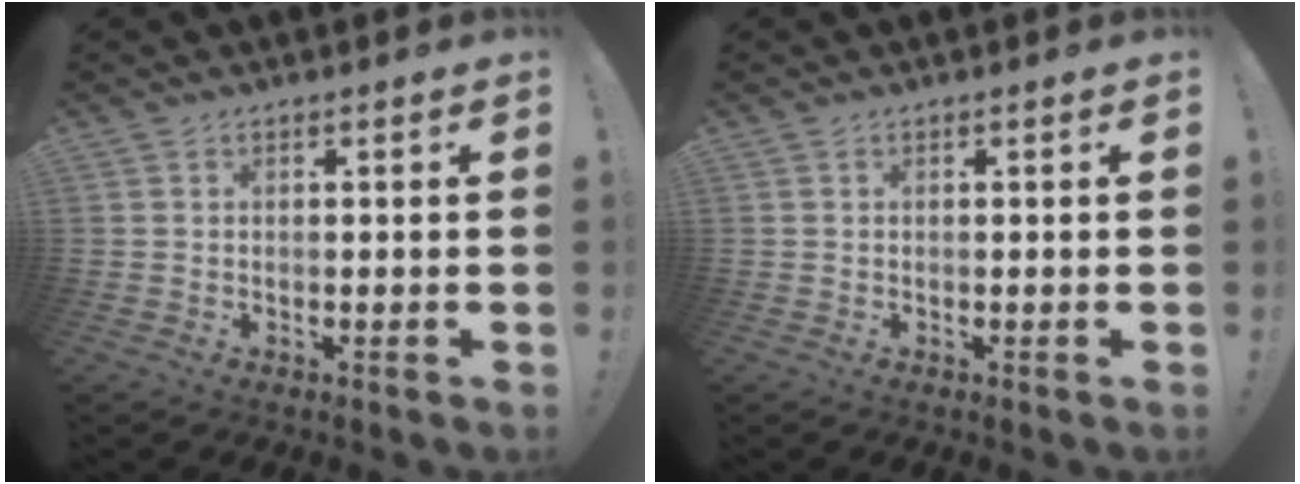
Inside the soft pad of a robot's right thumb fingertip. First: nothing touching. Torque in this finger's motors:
{"motor_torque": [0.12, 0.19, 0.14, -0.10, 0.00]}